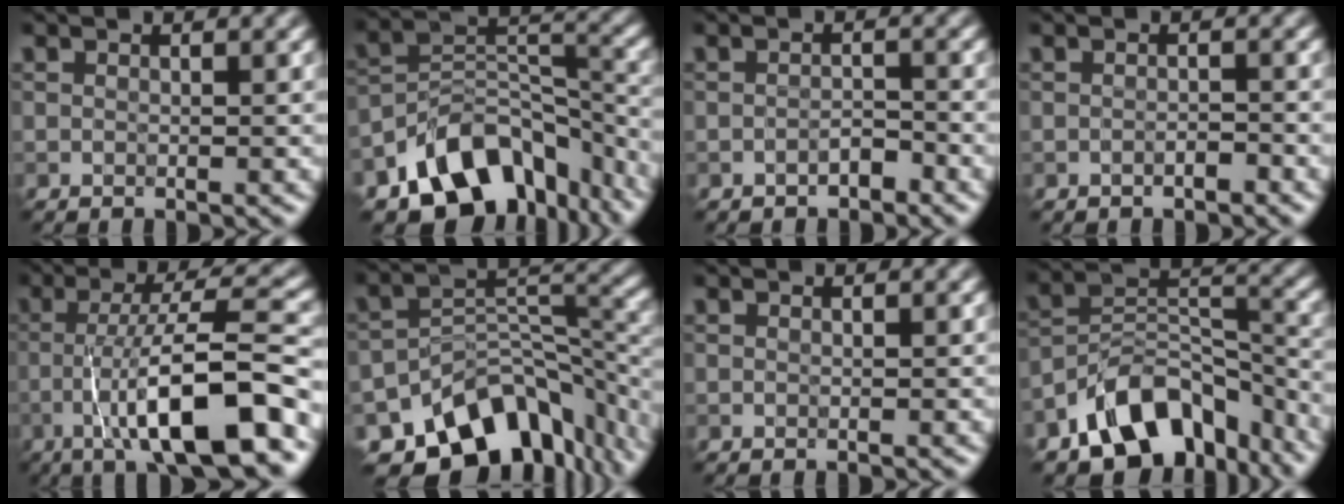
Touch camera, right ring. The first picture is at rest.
{"total": 11.7, "force": [-7.9, 6.7, 5.5], "torque": [-0.077, 0.002, -0.142]}
{"total": 1.3, "force": [-1.0, 0.6, 0.7], "torque": [-0.010, 0.004, -0.017]}
{"total": 1.0, "force": [-0.7, 0.4, 0.5], "torque": [-0.007, 0.001, -0.011]}
{"total": 11.6, "force": [-4.2, 2.3, 10.6], "torque": [-0.150, 0.019, -0.072]}
{"total": 12.8, "force": [-8.7, 6.8, 6.5], "torque": [-0.104, -0.004, -0.139]}
{"total": 0.0}
{"total": 10.7, "force": [-7.0, 6.0, 5.4], "torque": [-0.070, 0.003, -0.133]}